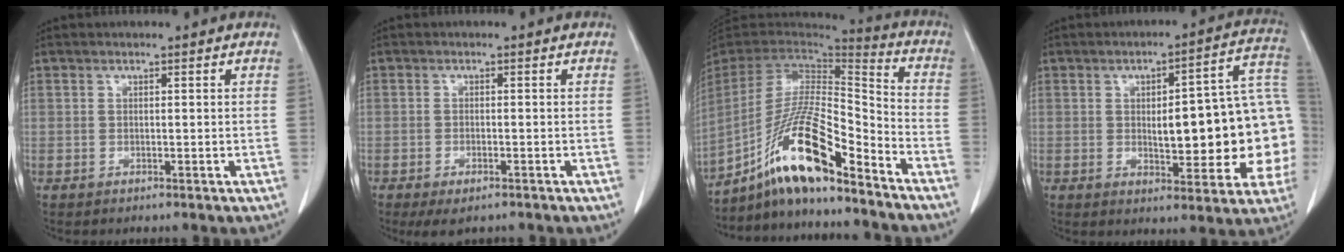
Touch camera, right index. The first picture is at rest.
{"total": 3.4, "force": [-2.3, 1.3, 2.1], "torque": [-0.036, -0.006, -0.029]}
{"total": 16.8, "force": [-11.7, 1.8, 12.0], "torque": [-0.239, -0.002, -0.213]}
{"total": 18.1, "force": [-0.9, 5.3, 17.2], "torque": [-0.184, 0.039, -0.001]}